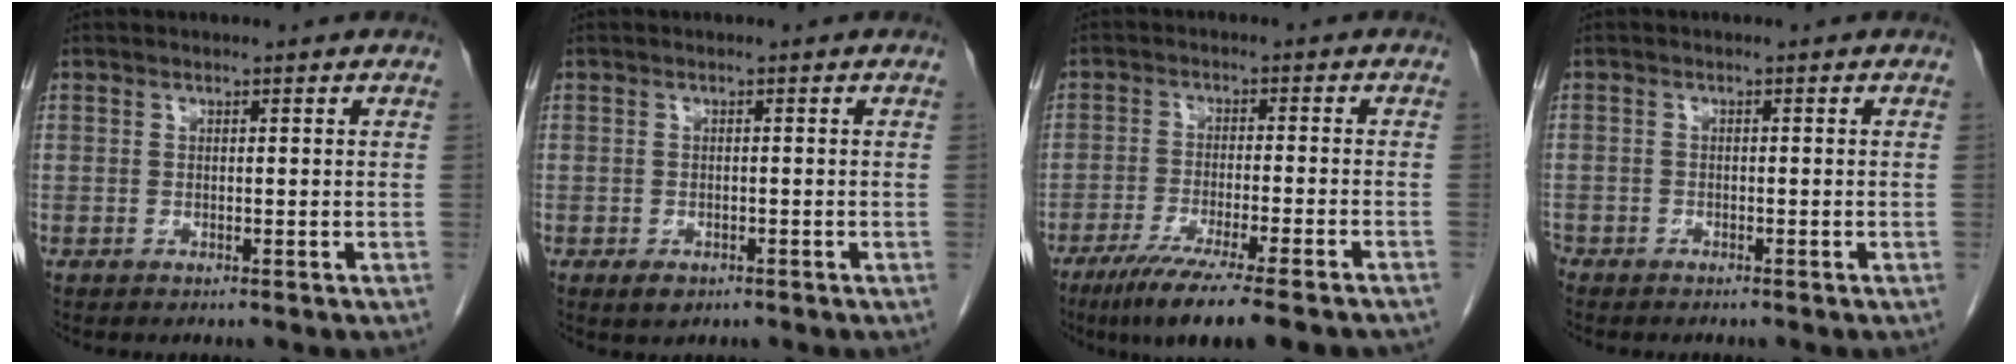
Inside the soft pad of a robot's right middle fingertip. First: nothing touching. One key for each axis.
{"total": 1.8, "fx": -1.0, "fy": 1.1, "fz": 1.1, "tx": -0.022, "ty": 0.000, "tz": -0.008}
{"total": 13.8, "fx": -10.7, "fy": -0.1, "fz": 8.8, "tx": -0.129, "ty": -0.040, "tz": -0.162}
{"total": 1.5, "fx": -1.3, "fy": 0.8, "fz": 0.3, "tx": -0.010, "ty": 0.001, "tz": -0.025}